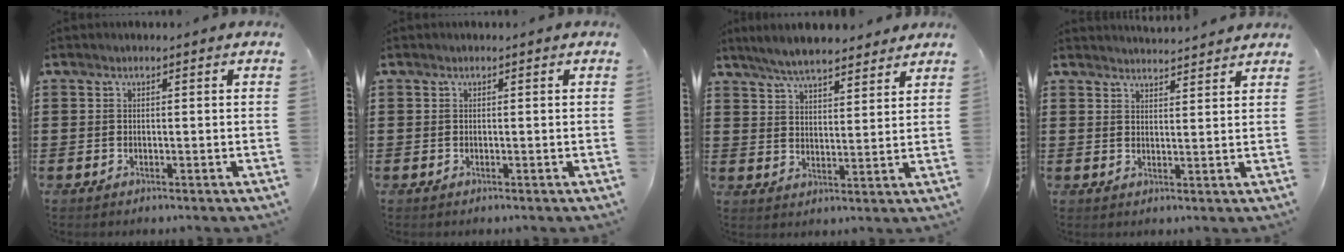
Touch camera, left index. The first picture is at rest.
{"total": 0.0}
{"total": 6.4, "force": [6.0, 1.1, 2.2], "torque": [-0.061, -0.010, 0.111]}
{"total": 2.9, "force": [2.9, -0.3, 0.0], "torque": [-0.008, -0.012, 0.054]}